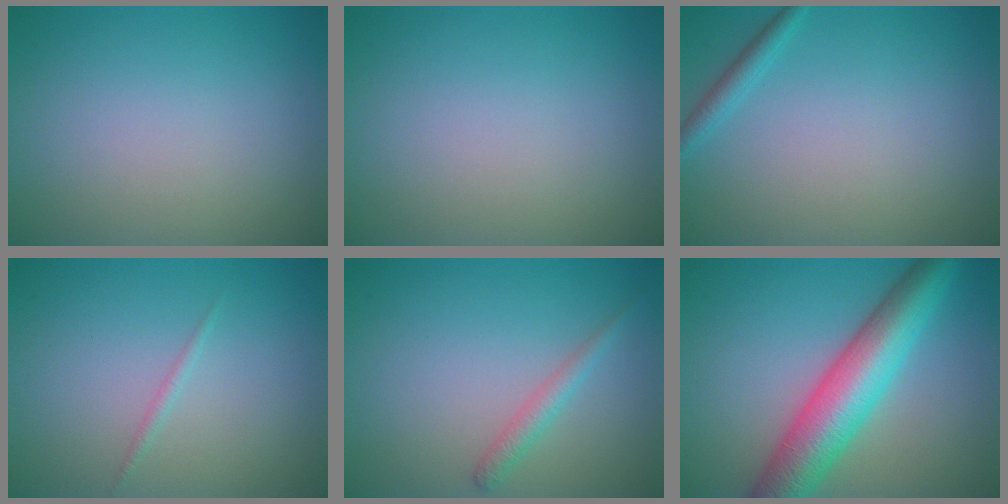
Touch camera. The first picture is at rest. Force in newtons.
{"total": 0.0}
{"total": 1.4, "press": 1.4, "slide": 0.1}
{"total": 0.6, "press": 0.6, "slide": 0.1}
{"total": 1.6, "press": 1.6, "slide": 0.0}
{"total": 8.5, "press": 8.5, "slide": 0.1}